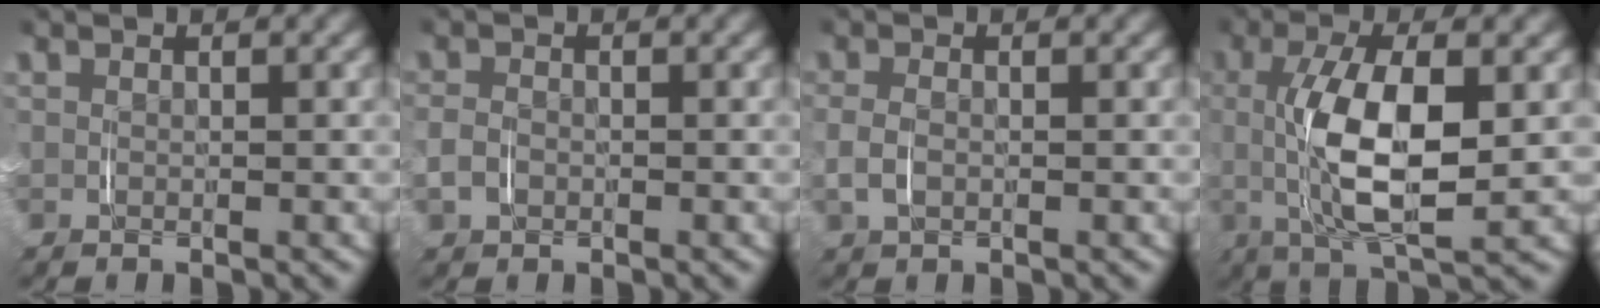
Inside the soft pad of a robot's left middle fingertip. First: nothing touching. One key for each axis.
{"total": 1.0, "fx": -0.7, "fy": 0.5, "fz": 0.4, "tx": -0.011, "ty": 0.000, "tz": -0.013}
{"total": 1.1, "fx": -0.5, "fy": 0.3, "fz": 0.9, "tx": -0.022, "ty": -0.001, "tz": -0.005}
{"total": 7.4, "fx": 0.0, "fy": 1.9, "fz": 7.1, "tx": -0.133, "ty": -0.003, "tz": 0.002}